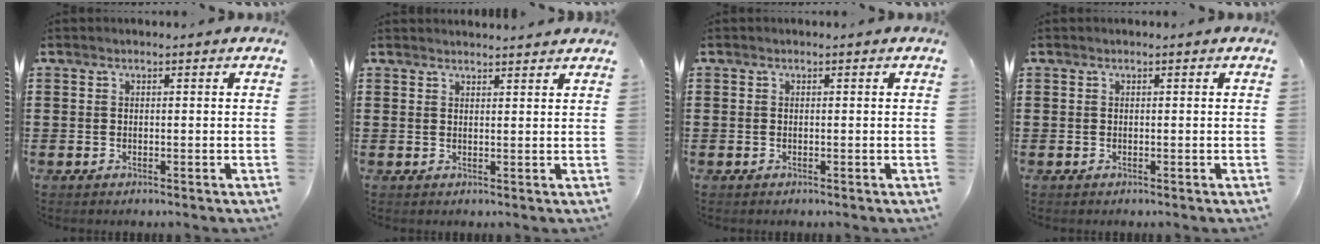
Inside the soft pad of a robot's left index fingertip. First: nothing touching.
{"total": 1.7, "force": [1.7, 0.0, 0.1], "torque": [-0.006, 0.001, 0.033]}
{"total": 0.0}
{"total": 0.0}